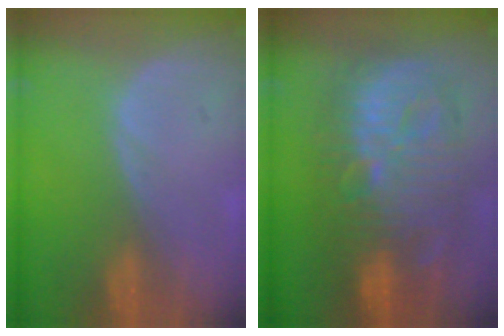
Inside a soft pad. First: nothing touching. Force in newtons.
{"total": 13.7, "press": 13.7, "slide": 1.1}